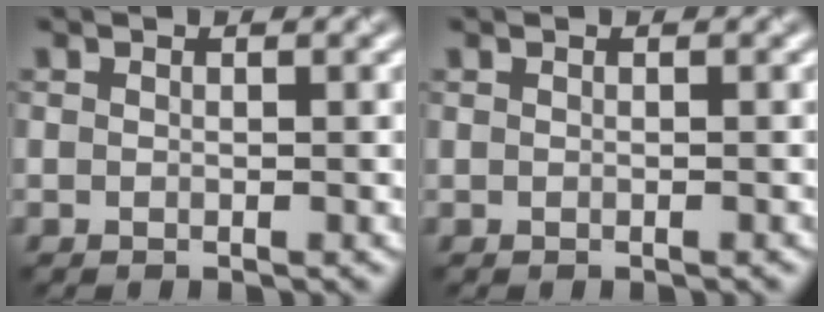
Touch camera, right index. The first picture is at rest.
{"total": 0.0}